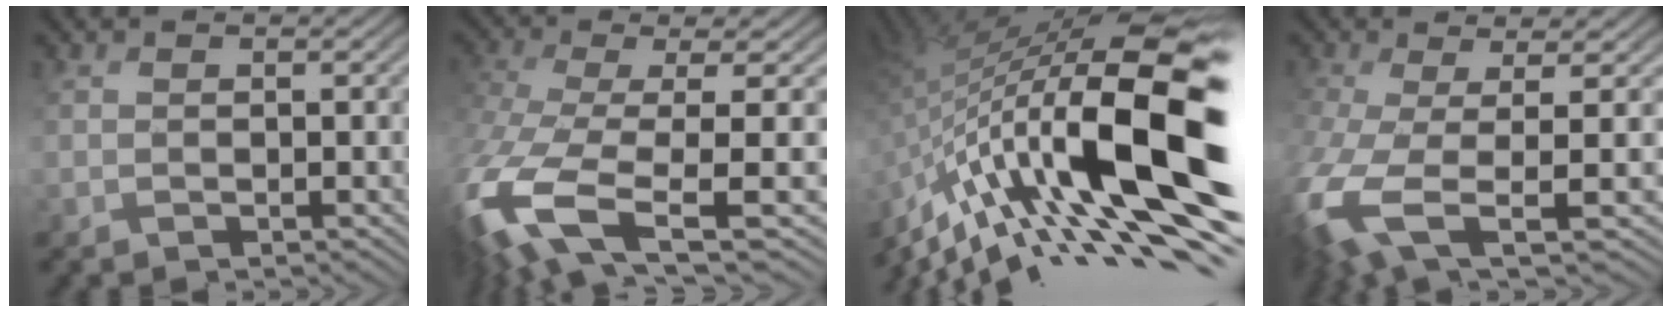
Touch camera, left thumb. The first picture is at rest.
{"total": 12.2, "force": [-3.5, 4.8, 10.6], "torque": [-0.281, -0.049, -0.029]}
{"total": 19.3, "force": [-5.8, 7.4, 16.8], "torque": [-0.310, -0.023, -0.111]}
{"total": 9.5, "force": [-3.5, 3.5, 8.1], "torque": [-0.199, -0.040, -0.059]}